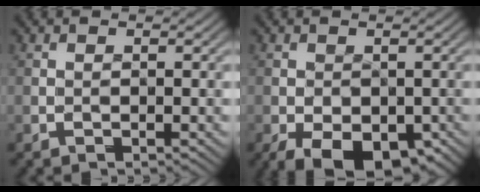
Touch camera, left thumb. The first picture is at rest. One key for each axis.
{"total": 7.9, "fx": -4.3, "fy": 3.8, "fz": 5.3, "tx": -0.091, "ty": -0.022, "tz": -0.059}